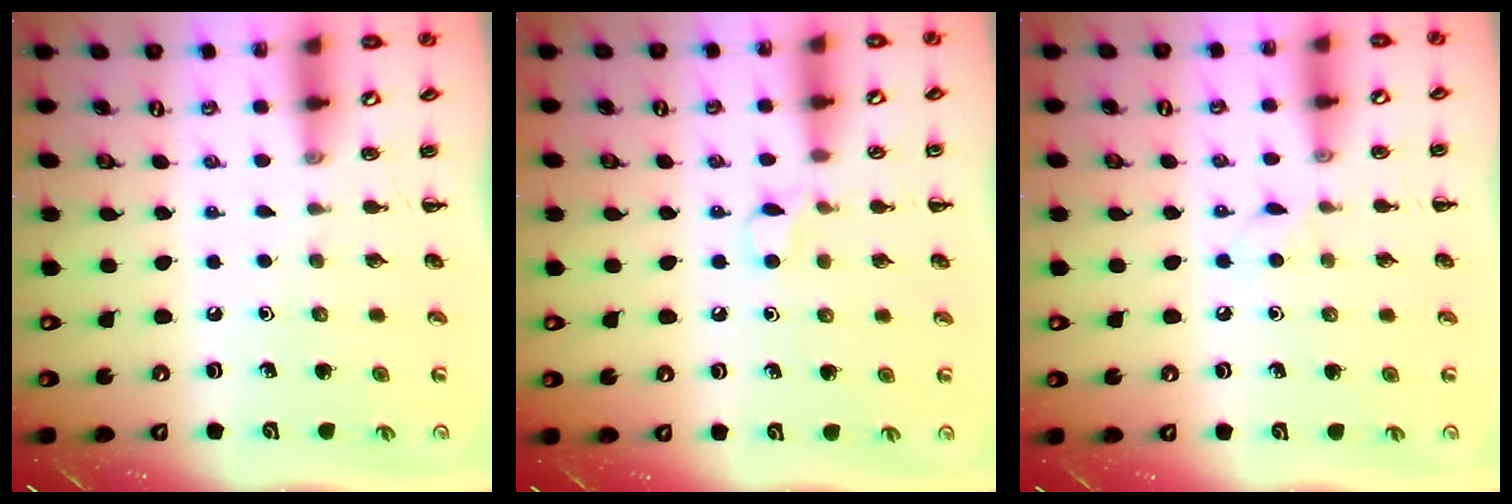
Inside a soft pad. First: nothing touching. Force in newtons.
{"total": 3.8, "press": 3.7, "slide": 1.0}
{"total": 4.6, "press": 4.4, "slide": 1.3}